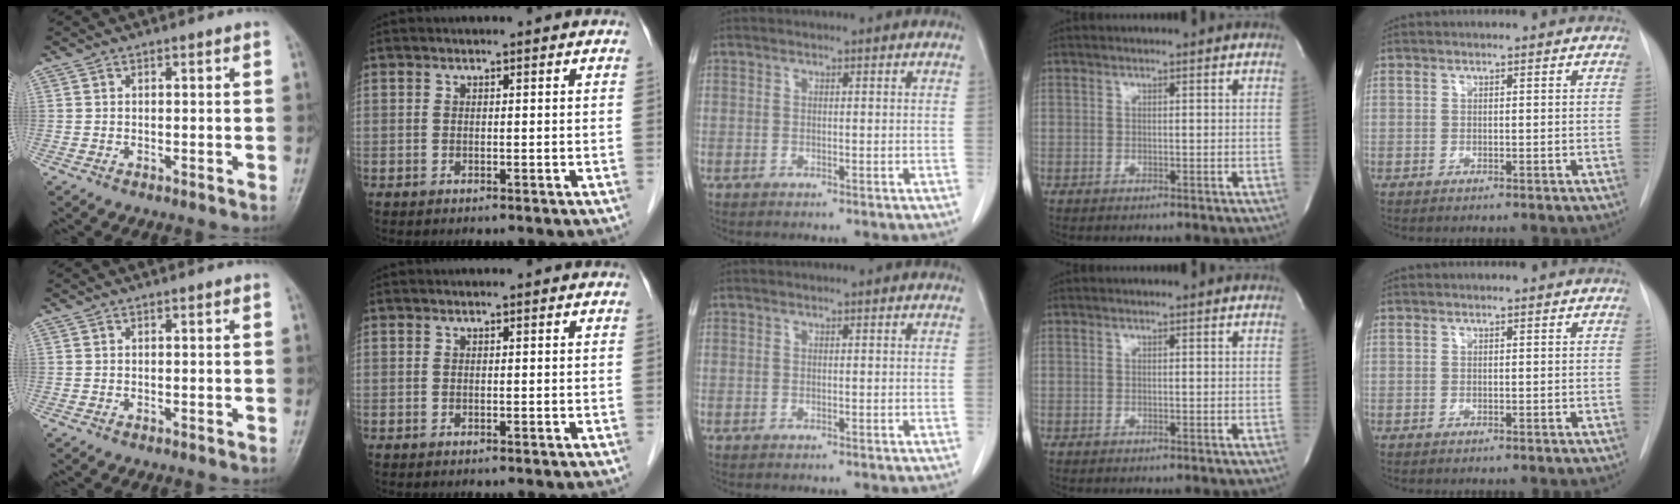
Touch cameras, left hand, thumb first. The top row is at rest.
{}